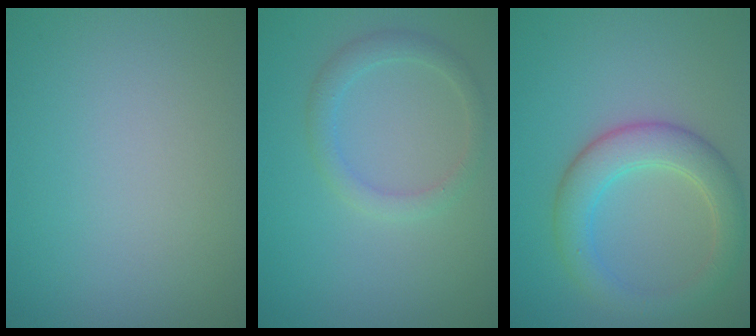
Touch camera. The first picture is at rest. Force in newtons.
{"total": 2.1, "press": 2.1, "slide": 0.3}
{"total": 4.8, "press": 4.8, "slide": 0.4}